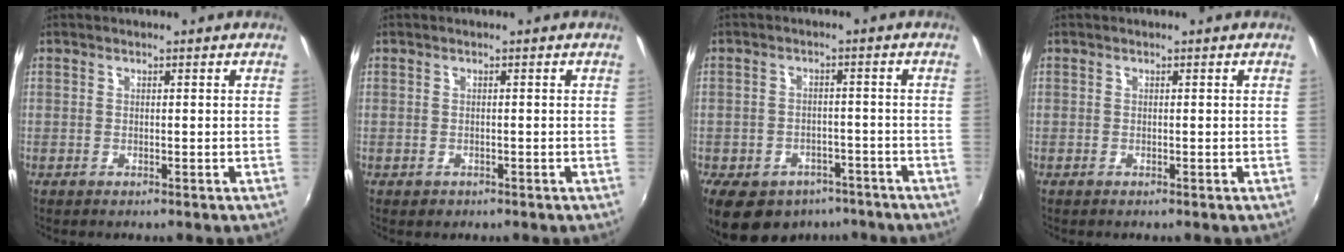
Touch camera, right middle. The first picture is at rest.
{"total": 1.1, "force": [-0.6, 0.9, 0.3], "torque": [-0.007, -0.005, -0.007]}
{"total": 14.7, "force": [-9.7, 9.2, 6.3], "torque": [-0.152, -0.008, -0.130]}
{"total": 0.0}